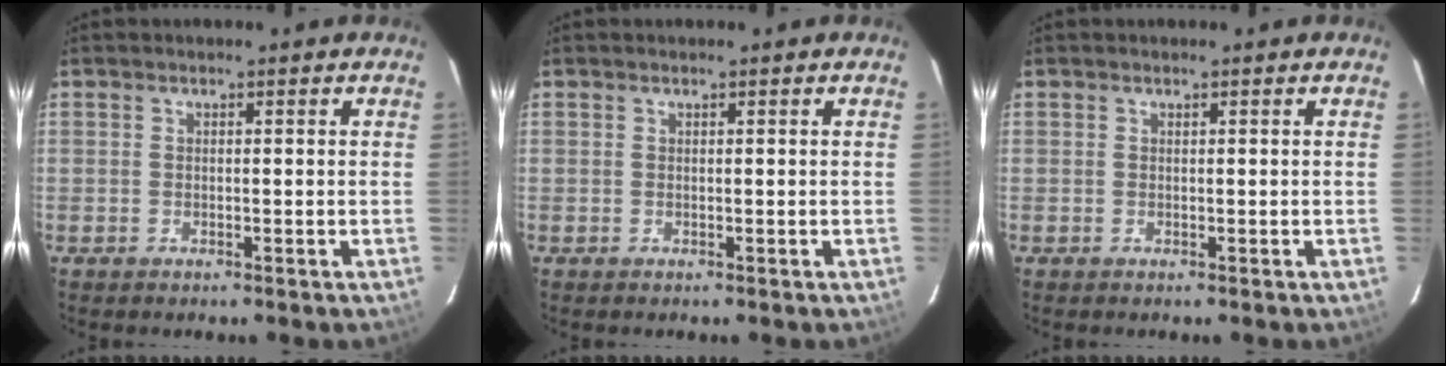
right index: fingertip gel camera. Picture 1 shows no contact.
{"total": 0.0}
{"total": 0.0}